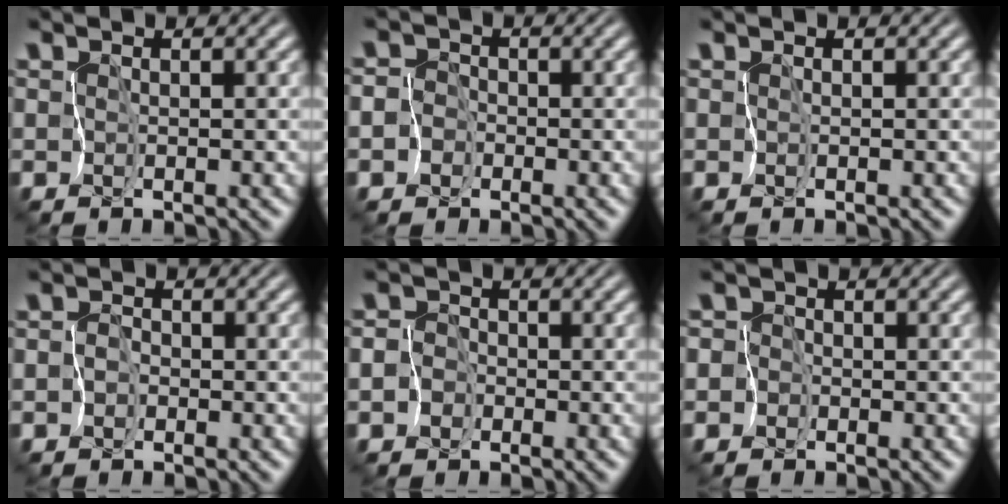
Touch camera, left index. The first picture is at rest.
{"total": 4.4, "force": [-2.3, 3.7, 0.6], "torque": [-0.004, -0.001, -0.061]}
{"total": 0.0}
{"total": 2.0, "force": [-1.1, 1.6, 0.3], "torque": [0.018, 0.004, -0.030]}
{"total": 4.0, "force": [-2.1, 3.4, 0.6], "torque": [-0.002, 0.001, -0.057]}
{"total": 4.1, "force": [-1.8, 3.7, 0.4], "torque": [0.000, 0.011, -0.059]}